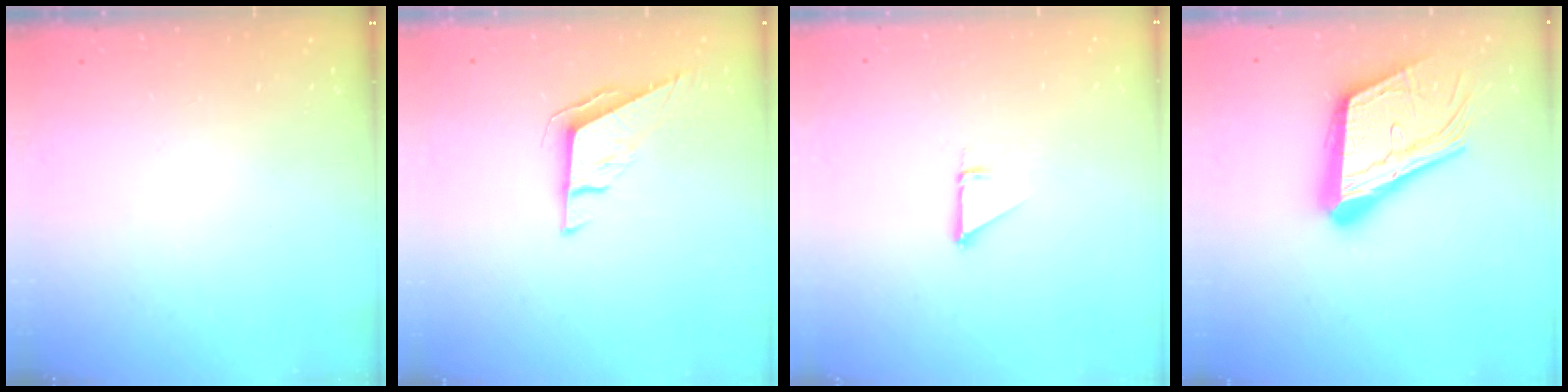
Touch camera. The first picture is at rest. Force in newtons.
{"total": 6.0, "press": 5.9, "slide": 0.9}
{"total": 1.0, "press": 1.0, "slide": 0.1}
{"total": 23.2, "press": 22.8, "slide": 3.7}